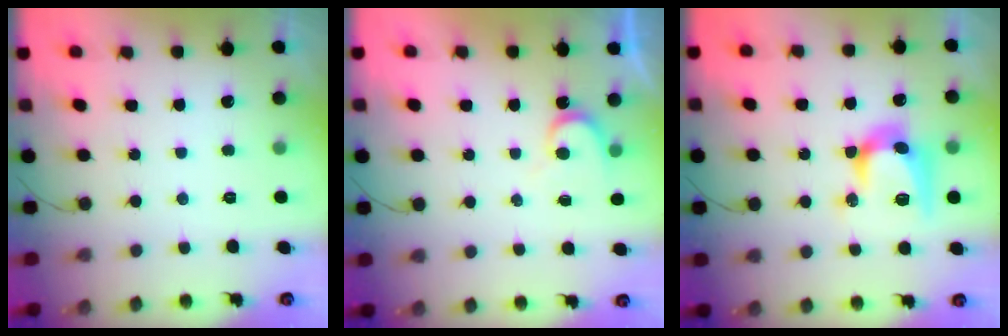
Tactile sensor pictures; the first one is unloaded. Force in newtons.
{"total": 5.7, "press": 5.7, "slide": 0.2}
{"total": 12.0, "press": 11.9, "slide": 0.7}